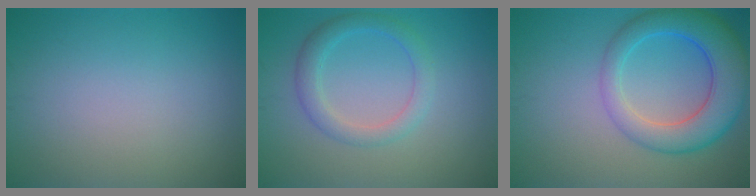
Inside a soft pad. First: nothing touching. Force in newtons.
{"total": 2.8, "press": 2.8, "slide": 0.1}
{"total": 7.2, "press": 7.2, "slide": 0.3}